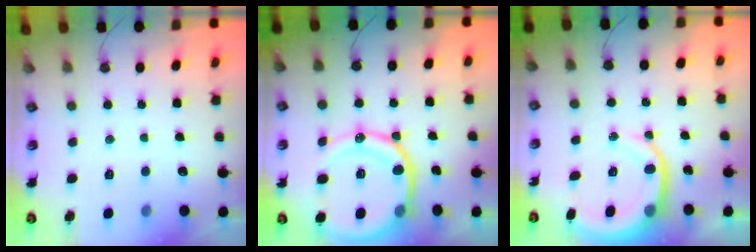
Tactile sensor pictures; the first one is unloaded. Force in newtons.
{"total": 19.1, "press": 18.9, "slide": 2.4}
{"total": 9.5, "press": 9.5, "slide": 1.2}